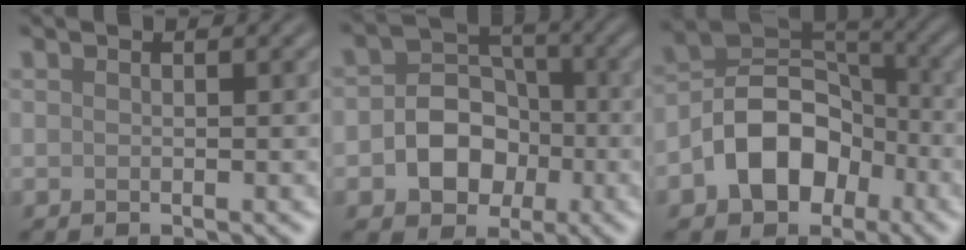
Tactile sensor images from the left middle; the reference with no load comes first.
{"total": 5.8, "force": [-1.5, 4.6, 3.2], "torque": [-0.028, 0.001, -0.038]}
{"total": 8.2, "force": [-3.5, 5.7, 4.7], "torque": [-0.073, 0.006, -0.073]}